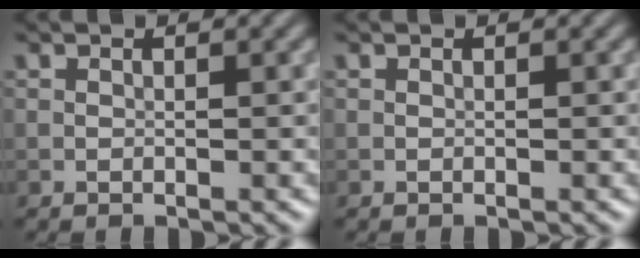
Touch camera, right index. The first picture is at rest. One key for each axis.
{"total": 0.0}